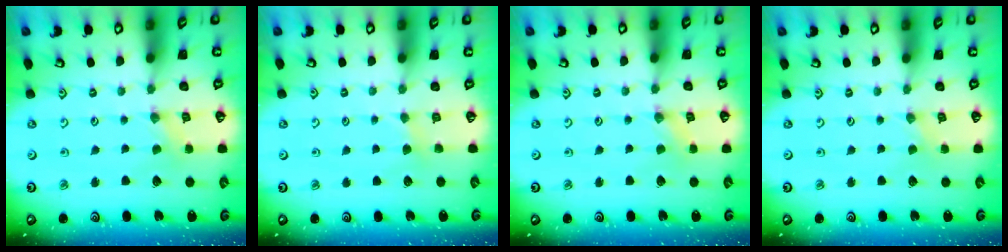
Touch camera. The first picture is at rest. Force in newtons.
{"total": 2.5, "press": 2.4, "slide": 0.4}
{"total": 0.9, "press": 0.9, "slide": 0.2}
{"total": 0.0}